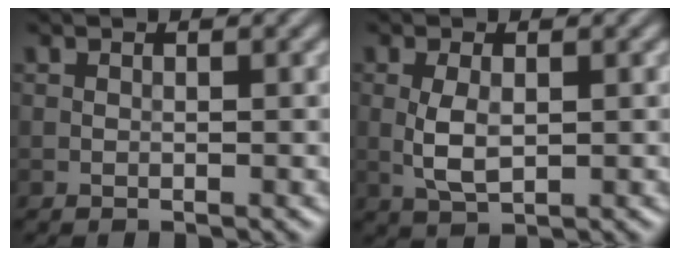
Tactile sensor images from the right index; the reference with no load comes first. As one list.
[{"total": 2.8, "force": [-0.1, 1.3, 2.5], "torque": [-0.056, -0.002, 0.001]}]